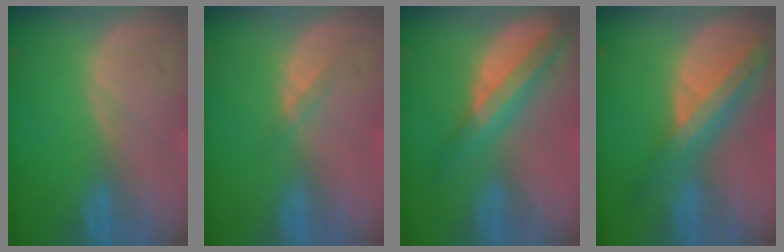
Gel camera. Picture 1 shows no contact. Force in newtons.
{"total": 1.8, "press": 1.4, "slide": 1.0}
{"total": 7.9, "press": 6.7, "slide": 4.2}
{"total": 8.7, "press": 7.5, "slide": 4.4}